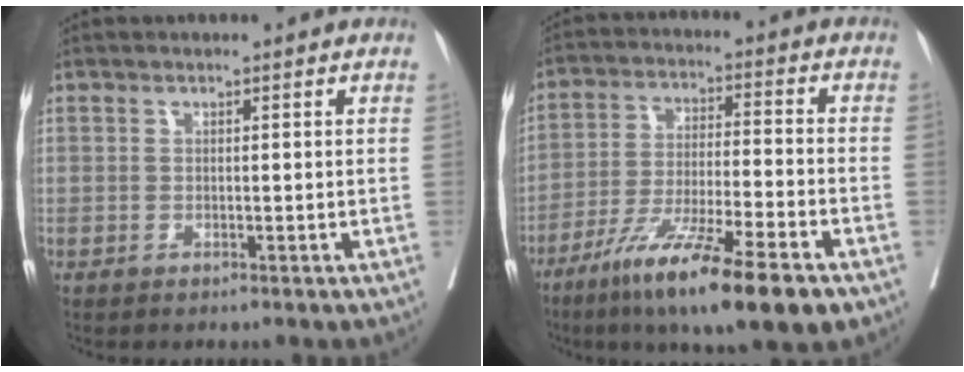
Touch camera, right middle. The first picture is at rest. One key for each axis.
{"total": 16.5, "fx": -10.3, "fy": 1.0, "fz": 12.9, "tx": -0.208, "ty": -0.045, "tz": -0.176}